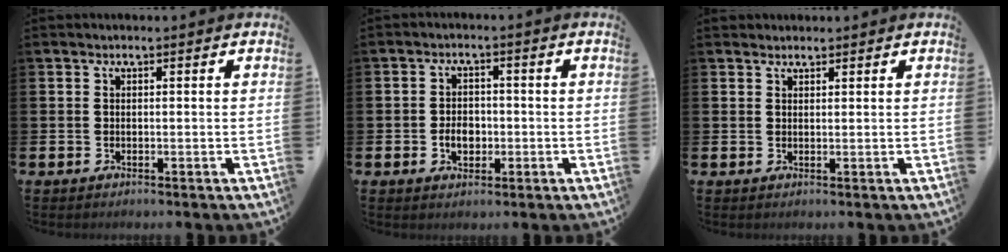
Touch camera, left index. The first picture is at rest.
{"total": 3.2, "force": [-1.1, 2.3, 1.9], "torque": [-0.022, -0.003, -0.026]}
{"total": 1.1, "force": [1.0, 0.3, -0.3], "torque": [0.013, 0.000, 0.017]}